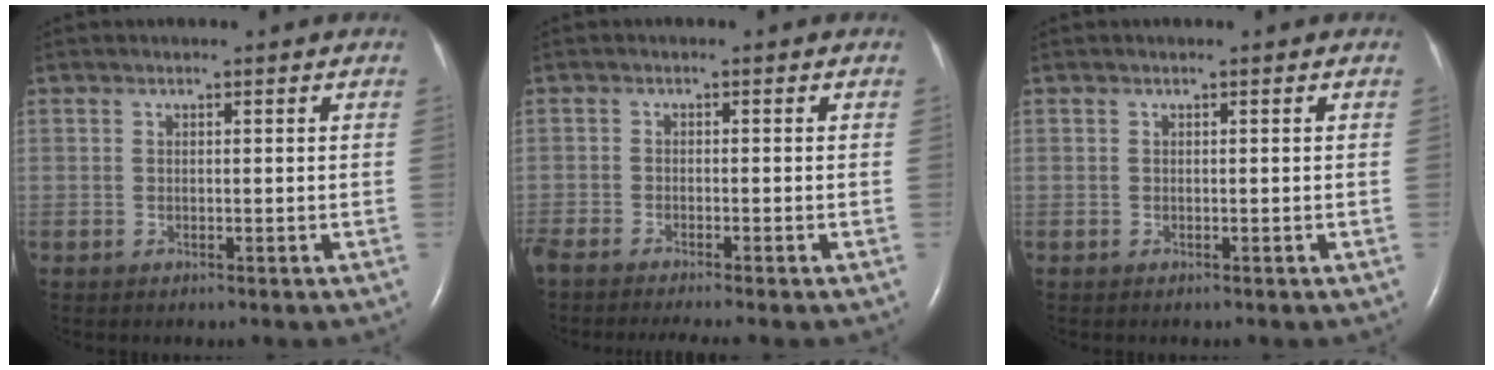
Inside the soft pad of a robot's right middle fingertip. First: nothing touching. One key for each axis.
{"total": 7.2, "fx": -6.3, "fy": 0.0, "fz": 3.5, "tx": -0.047, "ty": -0.017, "tz": -0.103}
{"total": 0.0}